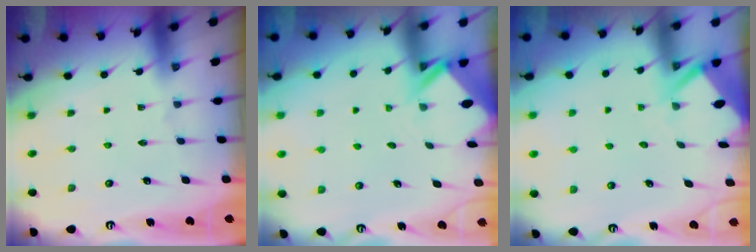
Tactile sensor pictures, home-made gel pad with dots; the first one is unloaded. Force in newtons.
{"total": 2.4, "press": 2.4, "slide": 0.1}
{"total": 3.3, "press": 3.3, "slide": 0.3}